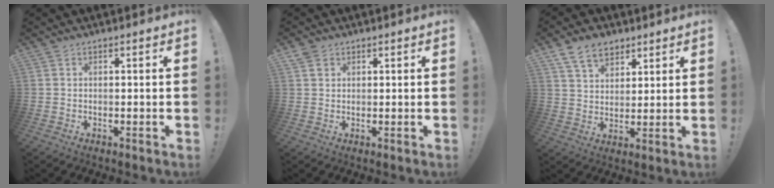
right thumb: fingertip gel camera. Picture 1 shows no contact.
{"total": 2.4, "force": [1.5, 1.7, 0.7], "torque": [-0.001, -0.007, 0.027]}
{"total": 10.0, "force": [6.3, 6.4, 4.3], "torque": [-0.074, -0.024, 0.123]}